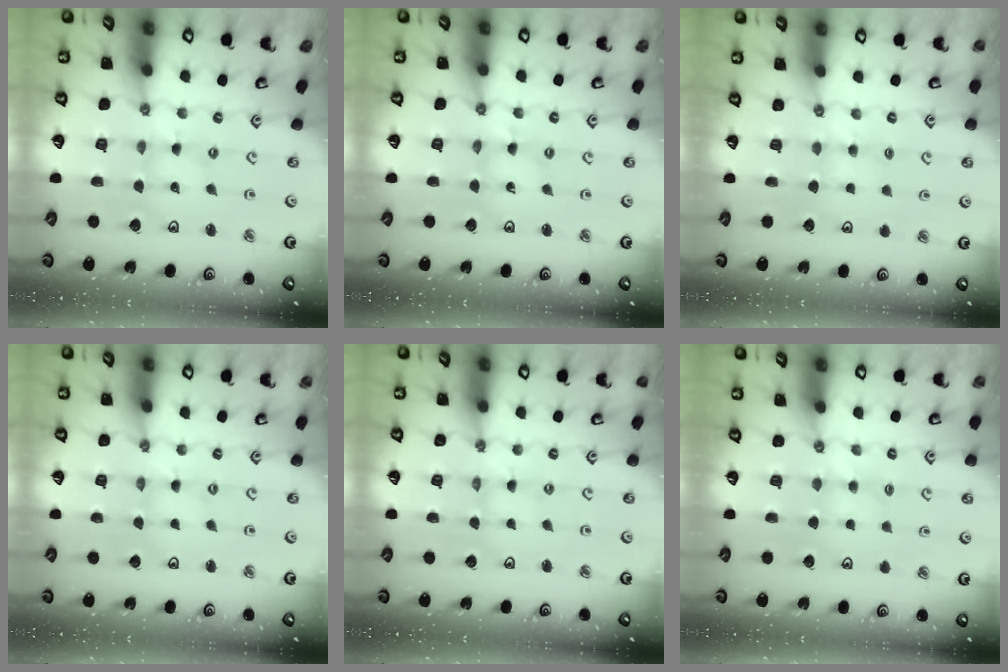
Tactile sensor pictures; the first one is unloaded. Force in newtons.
{"total": 2.0, "press": 2.0, "slide": 0.2}
{"total": 3.9, "press": 3.9, "slide": 0.4}
{"total": 0.0}
{"total": 0.0}
{"total": 3.0, "press": 2.9, "slide": 0.5}